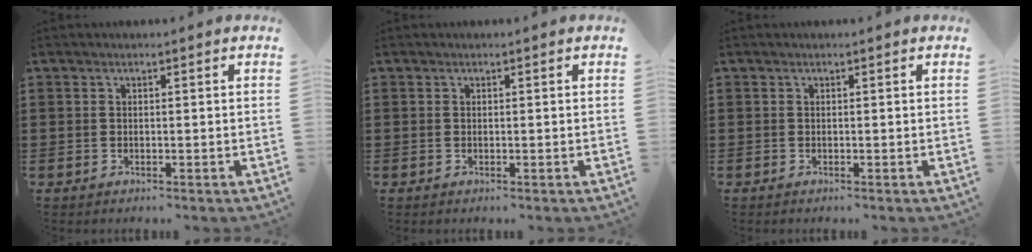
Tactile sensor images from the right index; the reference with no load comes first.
{"total": 0.0}
{"total": 0.0}